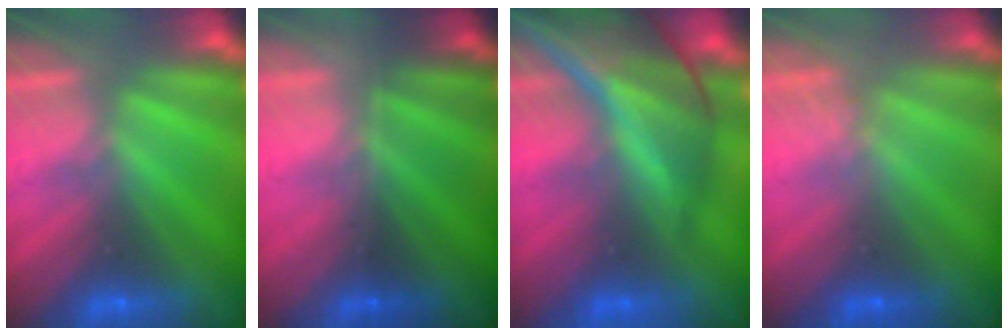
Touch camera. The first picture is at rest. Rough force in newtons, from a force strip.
{"total": 1.6}
{"total": 10.2}
{"total": 1.3}